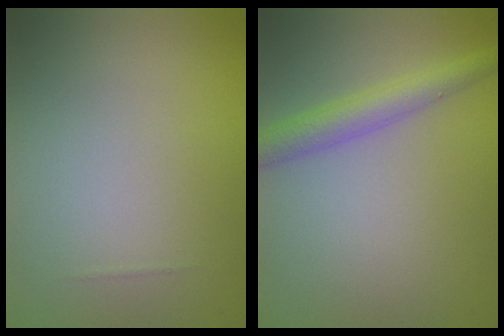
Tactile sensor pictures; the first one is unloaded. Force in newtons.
{"total": 3.3, "press": 3.3, "slide": 0.1}